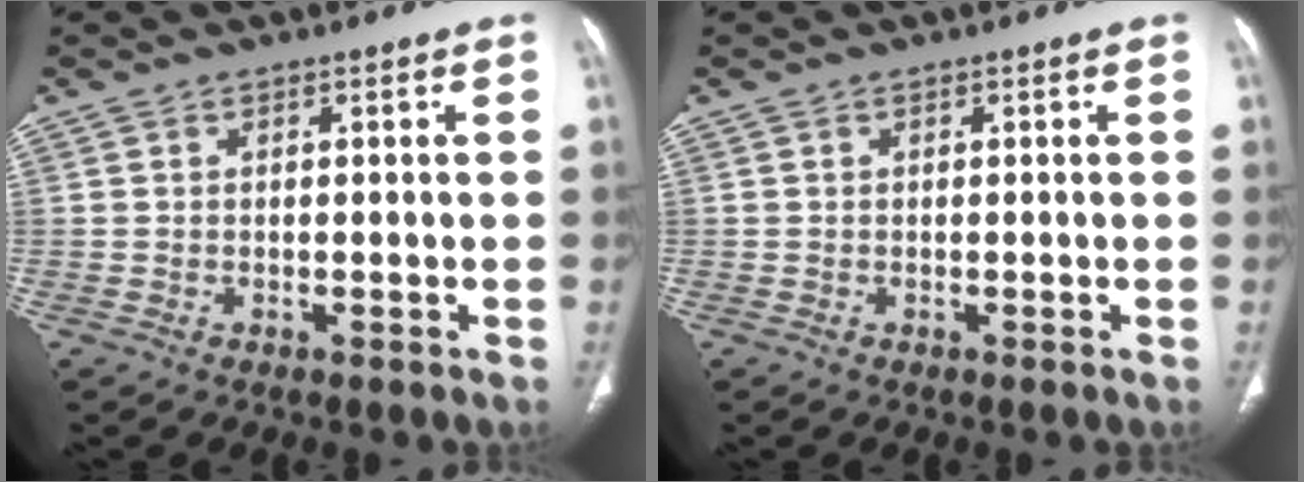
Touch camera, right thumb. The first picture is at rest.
{"total": 0.0}